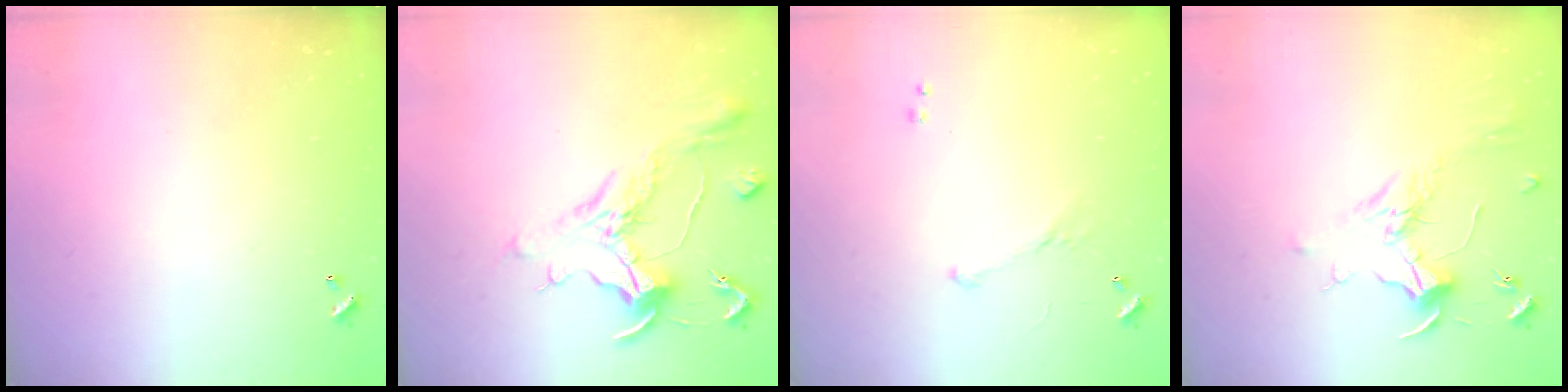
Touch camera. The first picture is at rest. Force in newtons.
{"total": 1.6, "press": 1.5, "slide": 0.6}
{"total": 5.4, "press": 5.3, "slide": 1.0}
{"total": 1.8, "press": 1.7, "slide": 0.7}